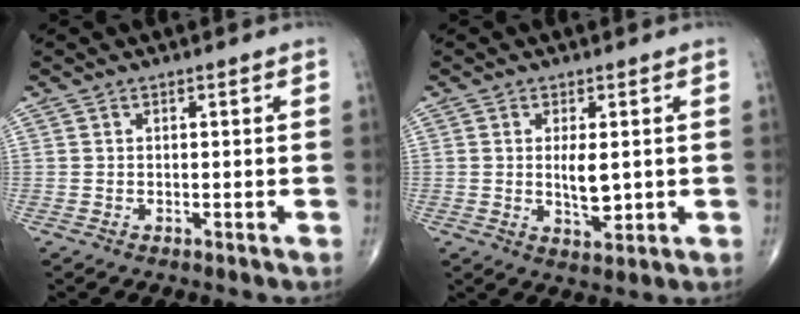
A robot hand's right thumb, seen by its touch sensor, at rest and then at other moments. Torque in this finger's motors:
{"motor_torque": [2.54, 2.47, 1.38, 0.12, 0.51]}